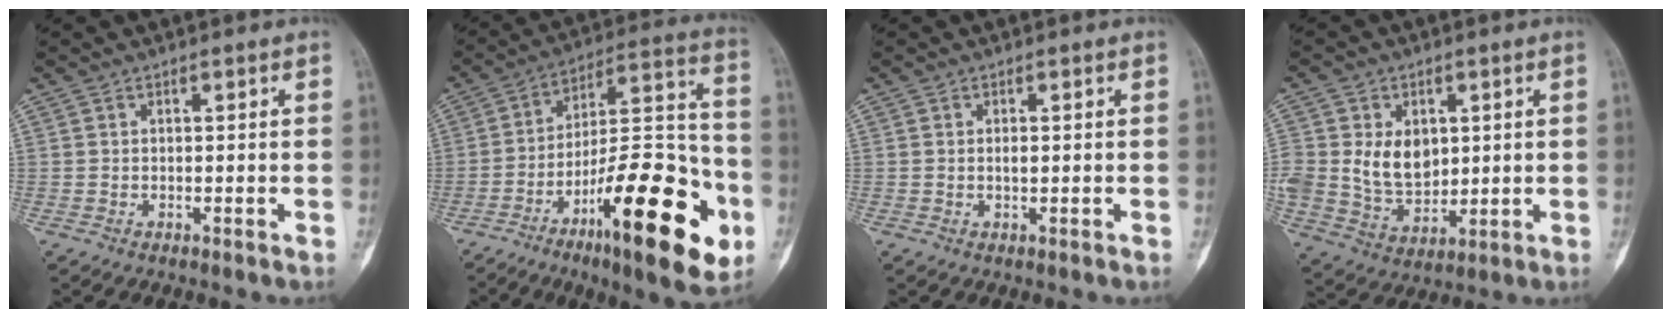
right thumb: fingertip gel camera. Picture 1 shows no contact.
{"total": 28.1, "force": [-11.7, 8.4, 24.2], "torque": [-0.335, 0.064, -0.175]}
{"total": 2.5, "force": [0.1, 1.2, 2.1], "torque": [-0.029, 0.001, 0.003]}
{"total": 12.1, "force": [2.1, 9.2, 7.6], "torque": [-0.114, -0.016, 0.055]}